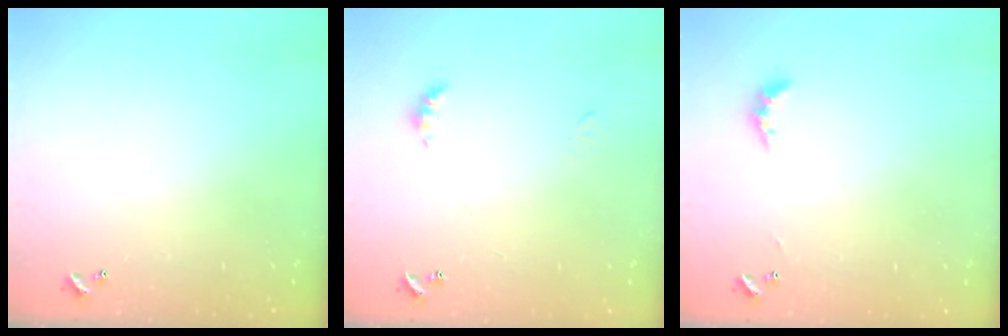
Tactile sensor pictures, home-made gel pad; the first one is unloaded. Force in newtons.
{"total": 3.2, "press": 3.1, "slide": 0.6}
{"total": 3.9, "press": 3.8, "slide": 0.7}